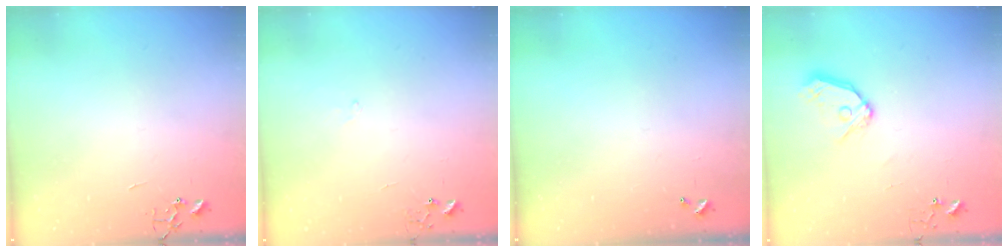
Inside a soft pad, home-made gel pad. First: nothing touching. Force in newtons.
{"total": 5.8, "press": 5.8, "slide": 0.7}
{"total": 0.0}
{"total": 9.9, "press": 9.8, "slide": 1.3}